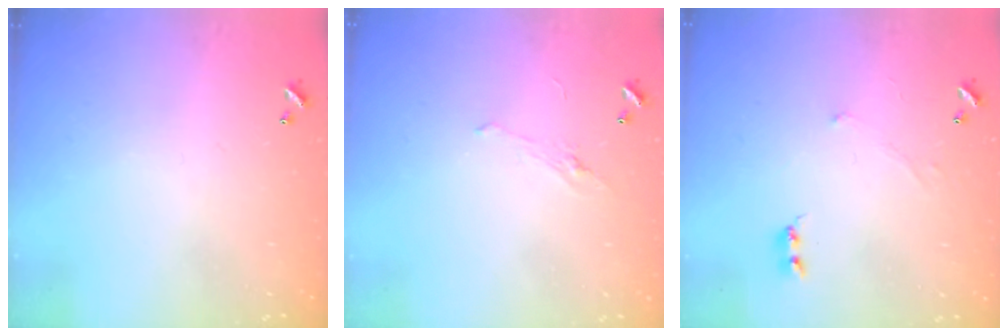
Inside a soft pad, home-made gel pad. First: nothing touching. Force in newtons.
{"total": 2.2, "press": 2.1, "slide": 0.8}
{"total": 0.0}